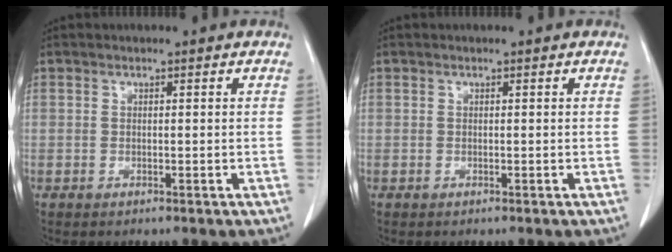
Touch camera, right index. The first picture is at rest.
{"total": 0.0}